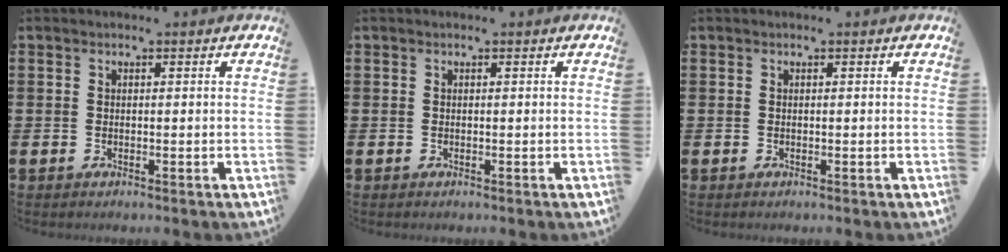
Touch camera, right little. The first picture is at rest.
{"total": 0.0}
{"total": 0.0}